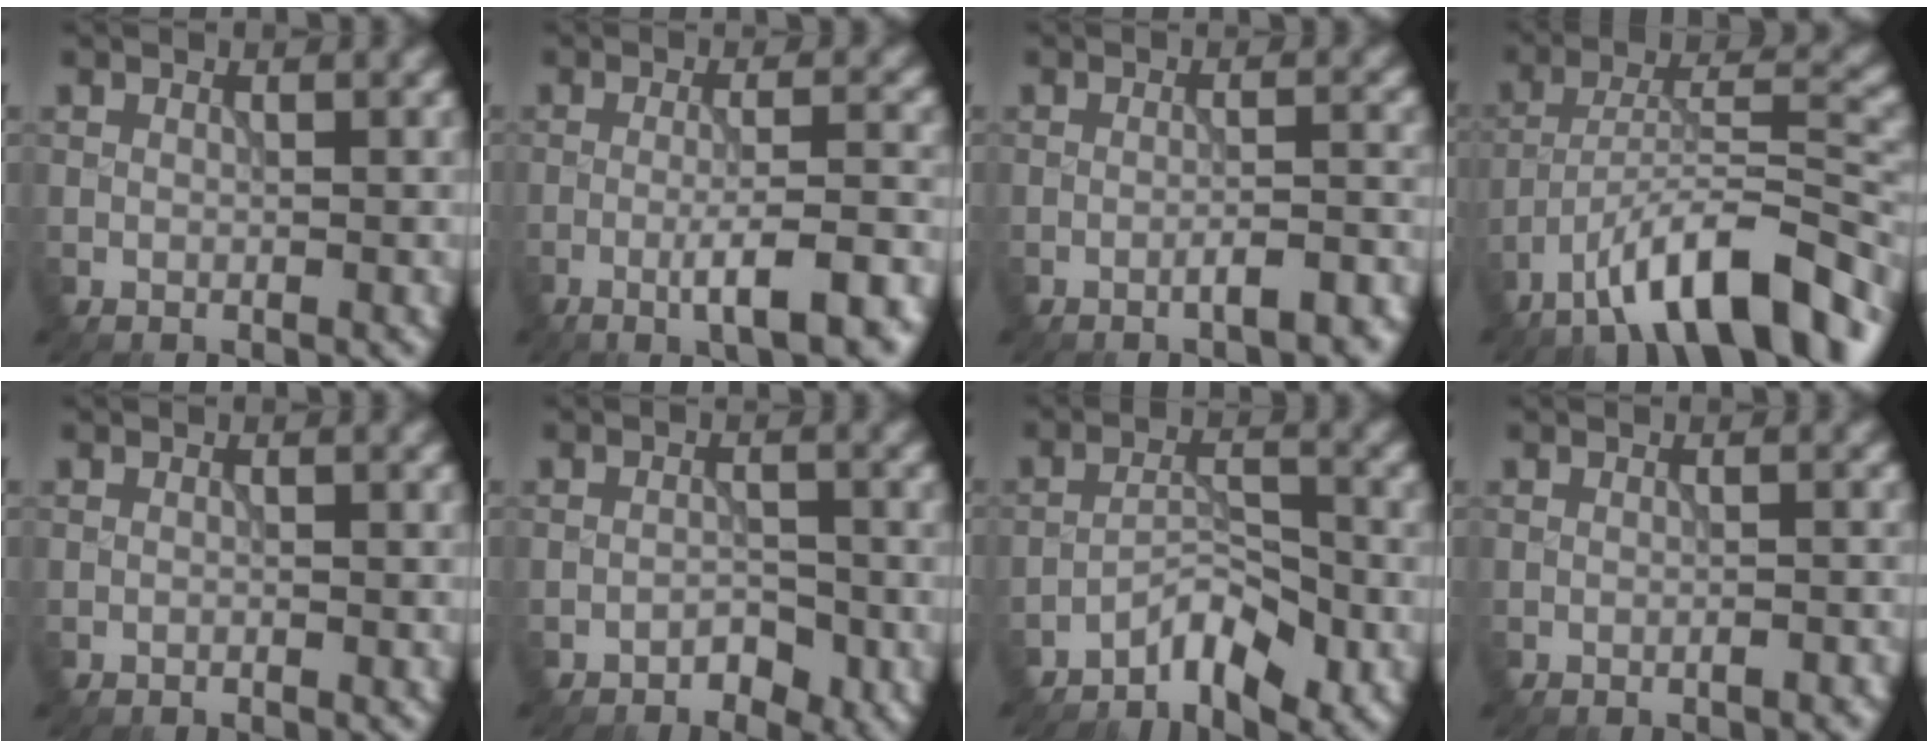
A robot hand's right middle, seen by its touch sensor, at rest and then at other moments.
{"total": 6.5, "force": [-3.1, 1.0, 5.7], "torque": [-0.084, 0.007, -0.052]}
{"total": 3.7, "force": [-2.1, 1.0, 2.9], "torque": [-0.034, 0.008, -0.031]}
{"total": 11.5, "force": [-7.9, 3.2, 7.7], "torque": [-0.116, 0.018, -0.141]}
{"total": 0.0}
{"total": 1.4, "force": [-1.0, 0.8, 0.6], "torque": [-0.007, 0.005, -0.016]}
{"total": 3.5, "force": [-2.6, 1.1, 2.1], "torque": [-0.033, 0.012, -0.050]}
{"total": 1.3, "force": [-0.6, 0.5, 1.1], "torque": [-0.010, 0.002, -0.011]}